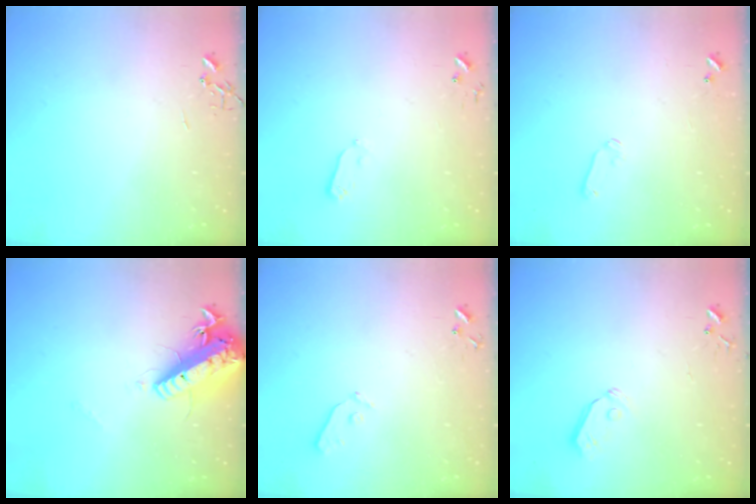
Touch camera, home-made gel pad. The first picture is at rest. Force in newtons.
{"total": 2.9, "press": 2.9, "slide": 0.4}
{"total": 5.2, "press": 5.1, "slide": 1.0}
{"total": 18.1, "press": 17.7, "slide": 3.6}
{"total": 4.0, "press": 4.0, "slide": 0.5}
{"total": 5.8, "press": 5.8, "slide": 0.5}